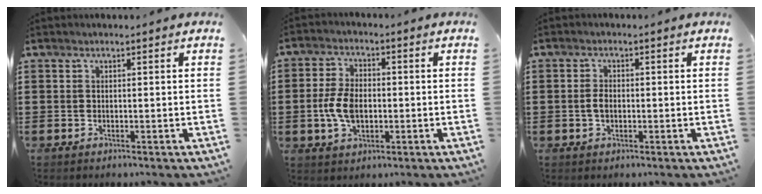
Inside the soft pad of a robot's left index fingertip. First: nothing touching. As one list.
[{"total": 6.5, "force": [-0.9, 4.0, 5.1], "torque": [-0.128, -0.002, -0.025]}, {"total": 2.2, "force": [-0.2, 1.2, 1.8], "torque": [-0.044, 0.001, -0.008]}]